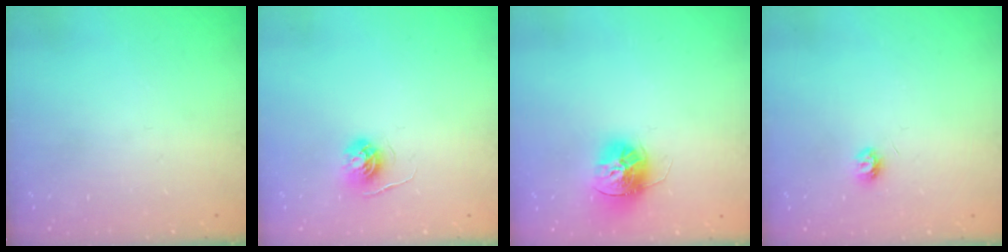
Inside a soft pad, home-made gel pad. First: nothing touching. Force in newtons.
{"total": 4.3, "press": 4.3, "slide": 0.5}
{"total": 13.4, "press": 13.4, "slide": 1.2}
{"total": 4.6, "press": 4.6, "slide": 0.5}